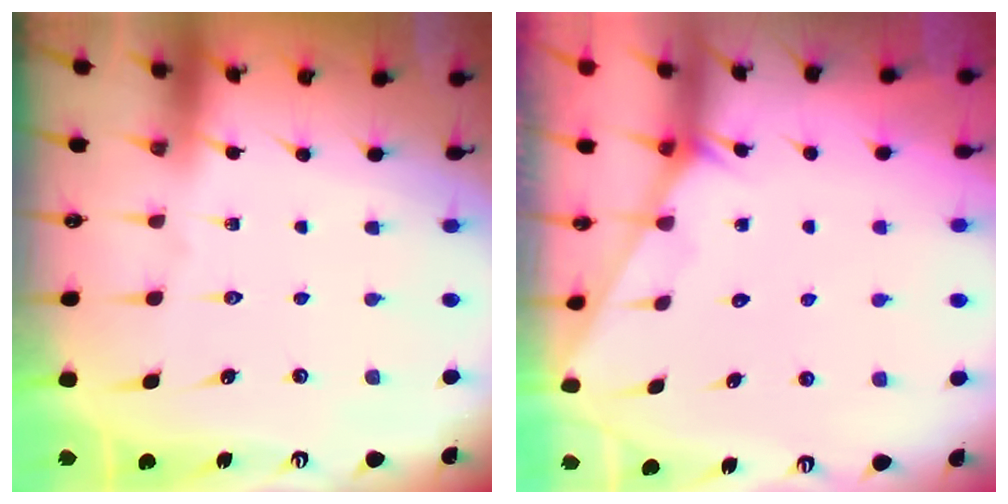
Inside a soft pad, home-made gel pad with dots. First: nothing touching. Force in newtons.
{"total": 1.3, "press": 1.3, "slide": 0.1}